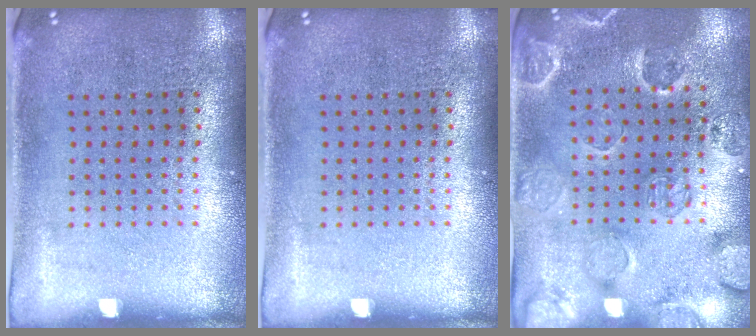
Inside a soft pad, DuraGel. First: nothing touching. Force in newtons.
{"total": 0.0}
{"total": 2.4, "press": 2.0, "slide": 1.4}